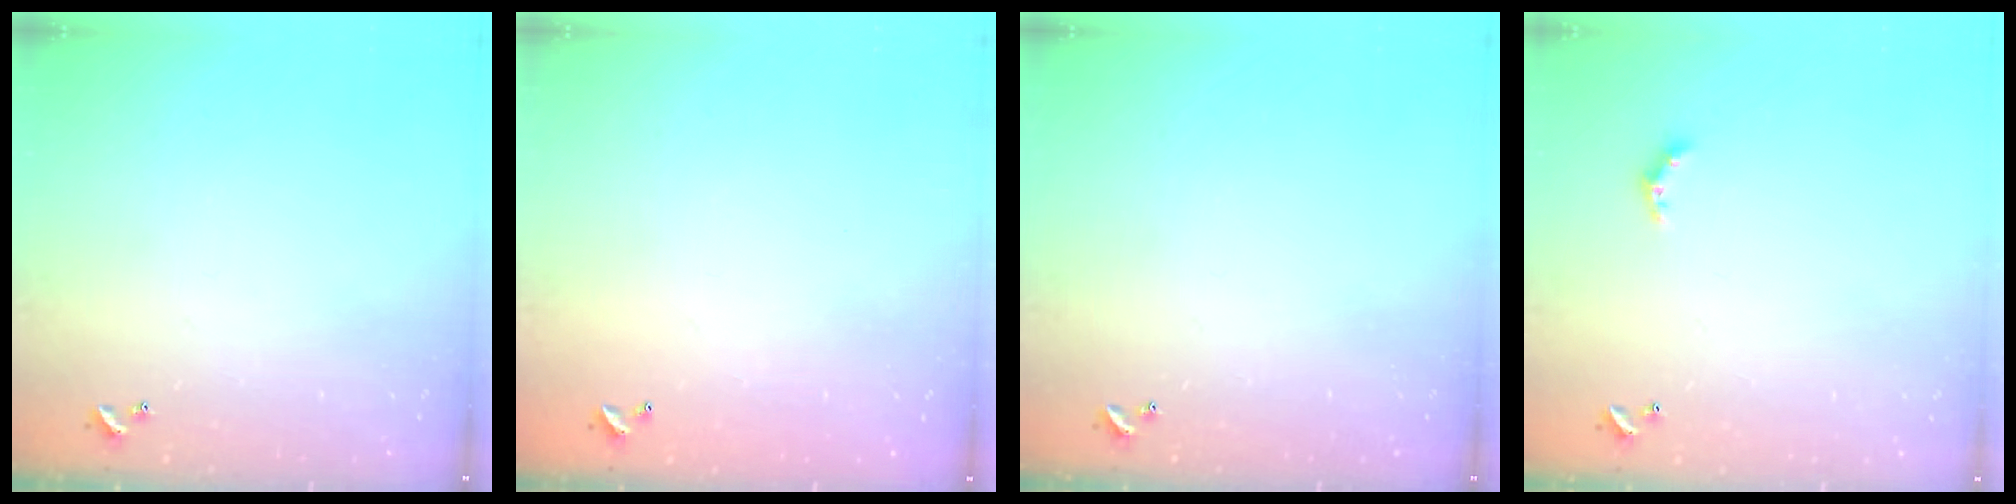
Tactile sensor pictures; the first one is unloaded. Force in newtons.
{"total": 2.8, "press": 2.8, "slide": 0.1}
{"total": 0.0}
{"total": 2.8, "press": 2.7, "slide": 0.6}